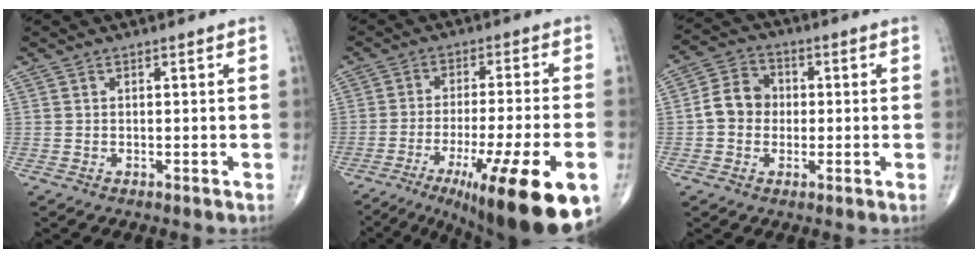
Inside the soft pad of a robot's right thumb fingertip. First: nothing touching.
{"total": 21.2, "force": [-10.8, 3.8, 17.9], "torque": [-0.233, 0.013, -0.160]}
{"total": 7.3, "force": [-0.4, 6.3, 3.7], "torque": [-0.047, 0.023, -0.020]}